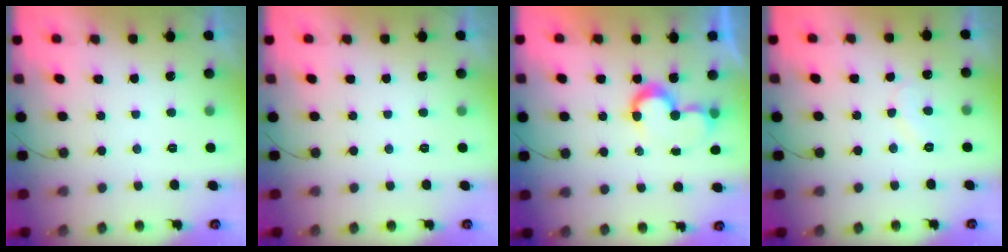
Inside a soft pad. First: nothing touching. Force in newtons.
{"total": 0.0}
{"total": 7.8, "press": 7.3, "slide": 2.8}
{"total": 6.9, "press": 6.9, "slide": 0.7}